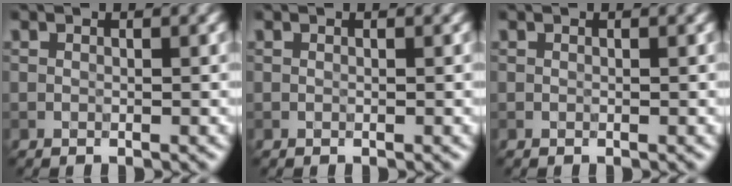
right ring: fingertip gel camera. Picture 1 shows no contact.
{"total": 0.0}
{"total": 0.0}